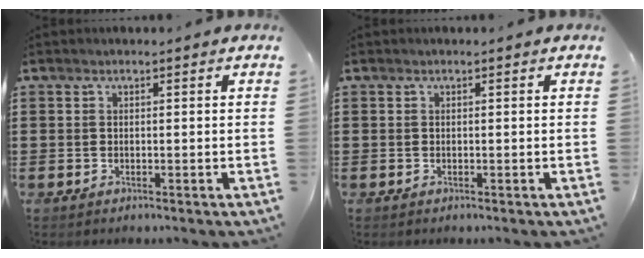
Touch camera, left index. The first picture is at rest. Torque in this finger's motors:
{"motor_torque": [-0.04, -0.03, 0.00, 0.00]}